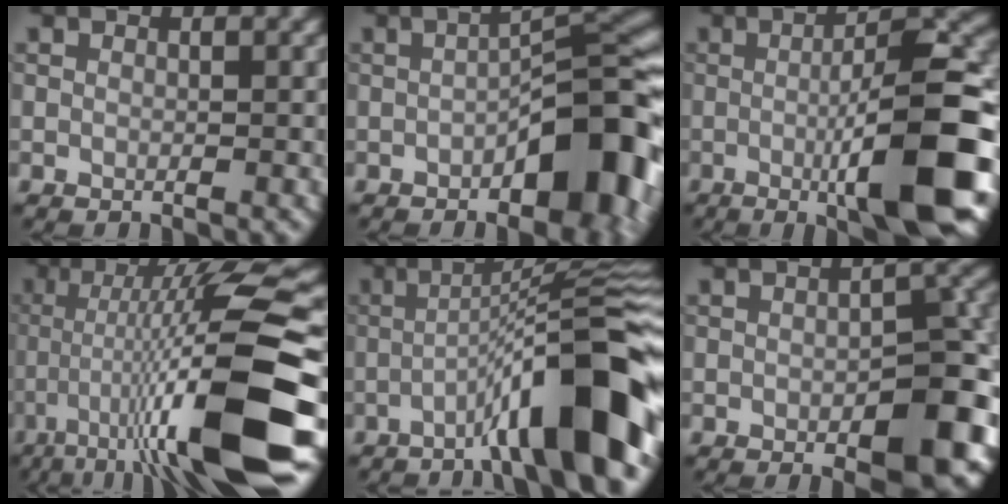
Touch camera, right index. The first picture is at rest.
{"total": 10.9, "force": [-3.6, 4.0, 9.5], "torque": [-0.107, 0.018, -0.056]}
{"total": 13.2, "force": [-2.4, 2.7, 12.6], "torque": [-0.171, 0.006, -0.041]}
{"total": 14.4, "force": [-4.7, 2.1, 13.4], "torque": [-0.210, 0.014, -0.072]}
{"total": 11.3, "force": [-4.6, 1.4, 10.2], "torque": [-0.134, 0.030, -0.076]}
{"total": 9.2, "force": [-3.2, 3.6, 7.8], "torque": [-0.094, 0.002, -0.042]}